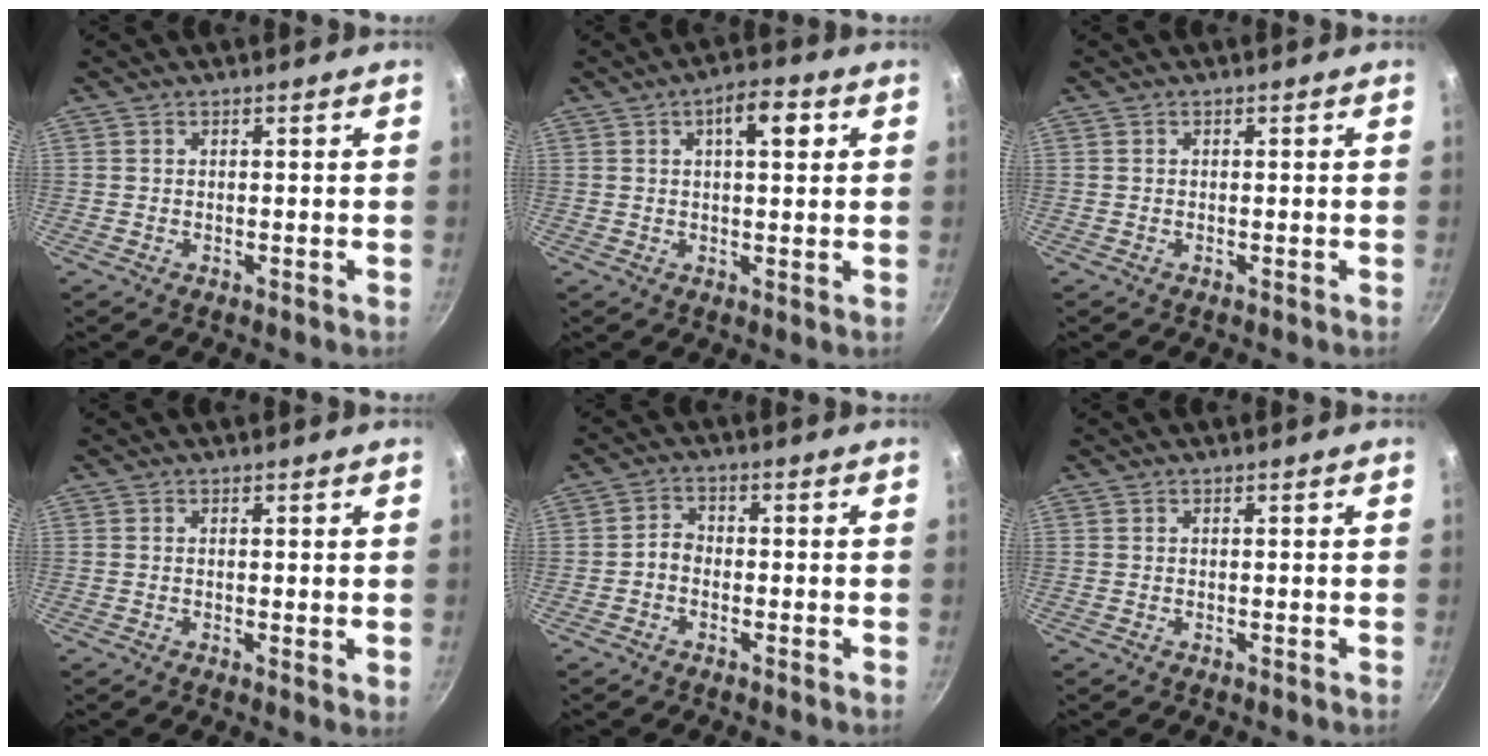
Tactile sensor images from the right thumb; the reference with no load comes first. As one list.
[{"total": 7.0, "force": [2.2, 2.9, 5.9], "torque": [-0.070, 0.004, 0.028]}, {"total": 0.0}, {"total": 1.3, "force": [0.3, 0.3, 1.2], "torque": [-0.019, -0.004, 0.001]}, {"total": 2.6, "force": [-1.1, 2.0, 1.4], "torque": [-0.019, 0.020, -0.027]}, {"total": 0.0}]